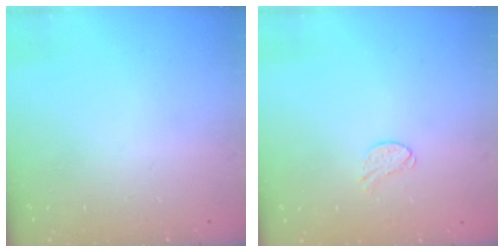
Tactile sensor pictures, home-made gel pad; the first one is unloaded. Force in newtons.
{"total": 7.1, "press": 7.1, "slide": 0.5}